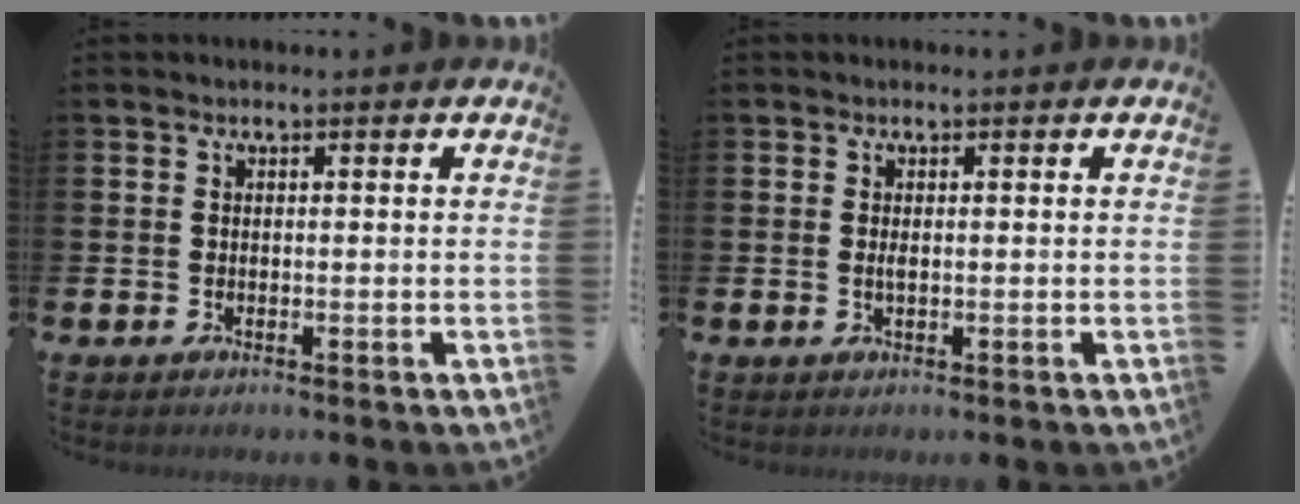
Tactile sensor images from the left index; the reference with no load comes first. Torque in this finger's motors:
{"motor_torque": [0.12, -0.18, 0.00, 0.02]}